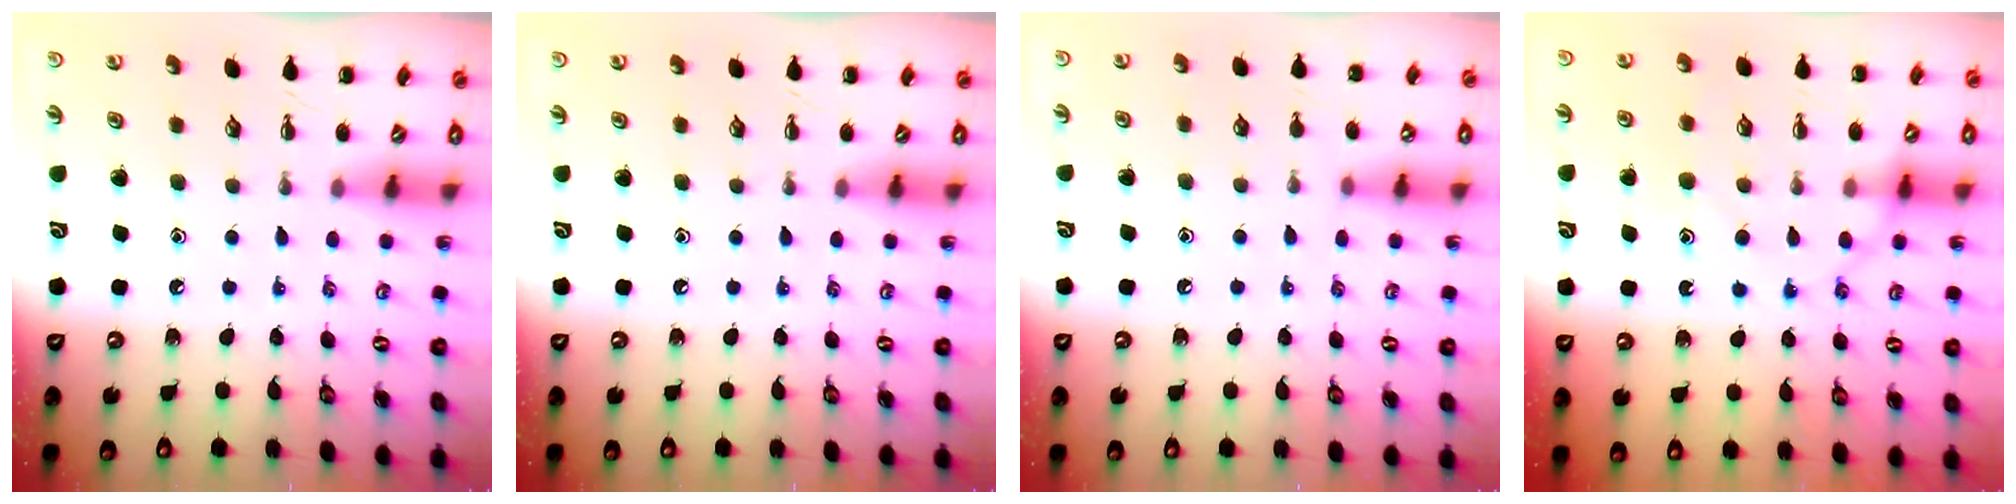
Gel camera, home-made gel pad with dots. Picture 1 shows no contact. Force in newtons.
{"total": 0.0}
{"total": 4.5, "press": 4.2, "slide": 1.5}
{"total": 12.5, "press": 12.5, "slide": 0.9}